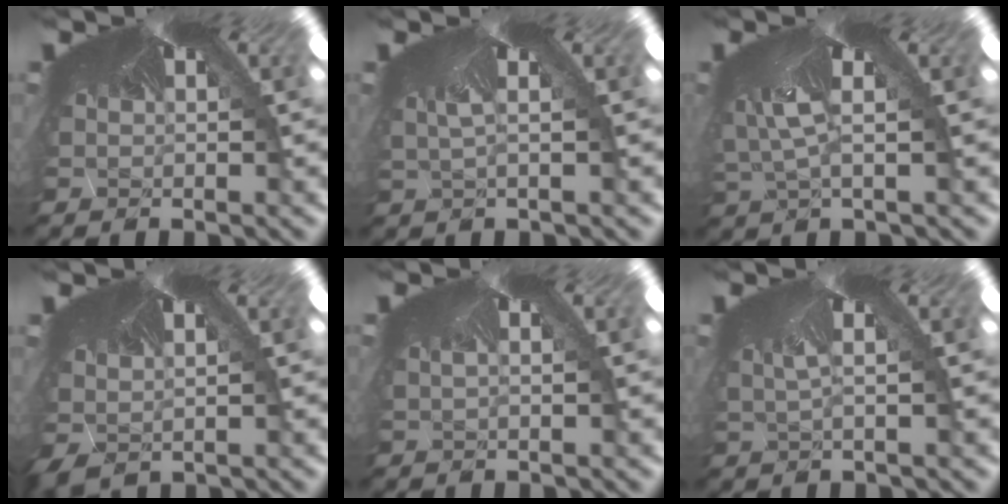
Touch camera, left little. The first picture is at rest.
{"total": 2.4, "force": [-1.7, -1.6, -0.4], "torque": [0.011, -0.023, -0.011]}
{"total": 3.1, "force": [-2.8, -1.2, -0.5], "torque": [-0.020, -0.050, -0.015]}
{"total": 1.7, "force": [-1.7, -0.1, 0.0], "torque": [-0.011, -0.024, -0.005]}
{"total": 0.6, "force": [-0.3, -0.5, 0.1], "torque": [0.007, -0.002, 0.000]}
{"total": 2.3, "force": [-1.6, -1.6, -0.4], "torque": [0.011, -0.021, -0.009]}